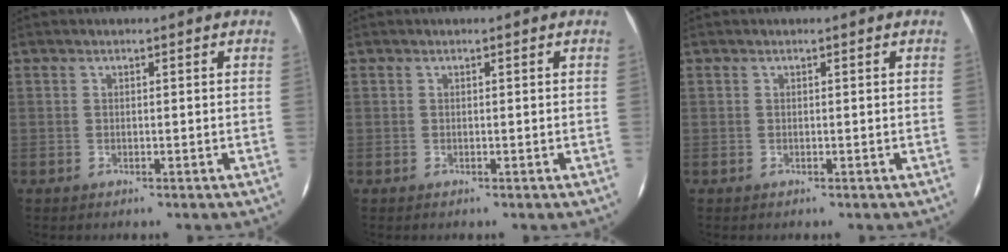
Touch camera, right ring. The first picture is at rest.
{"total": 0.0}
{"total": 0.0}